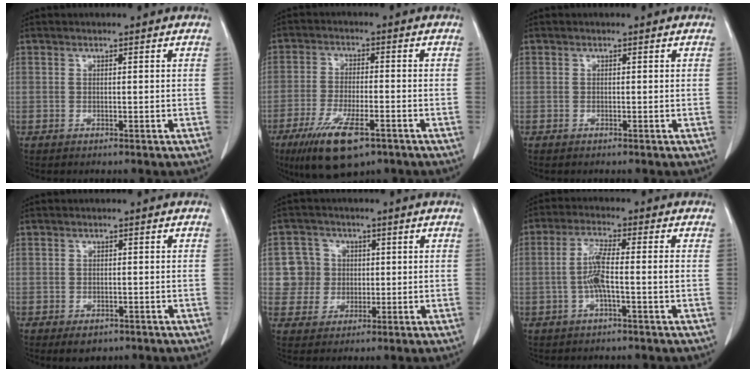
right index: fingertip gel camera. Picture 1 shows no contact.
{"total": 11.1, "force": [-6.6, 3.1, 8.4], "torque": [-0.158, -0.021, -0.106]}
{"total": 0.0}
{"total": 2.8, "force": [-1.7, 1.8, 1.3], "torque": [-0.013, 0.000, -0.015]}
{"total": 5.9, "force": [0.7, 5.8, 0.4], "torque": [-0.006, 0.017, 0.014]}
{"total": 5.6, "force": [-1.0, 0.4, 5.4], "torque": [-0.113, 0.008, -0.022]}